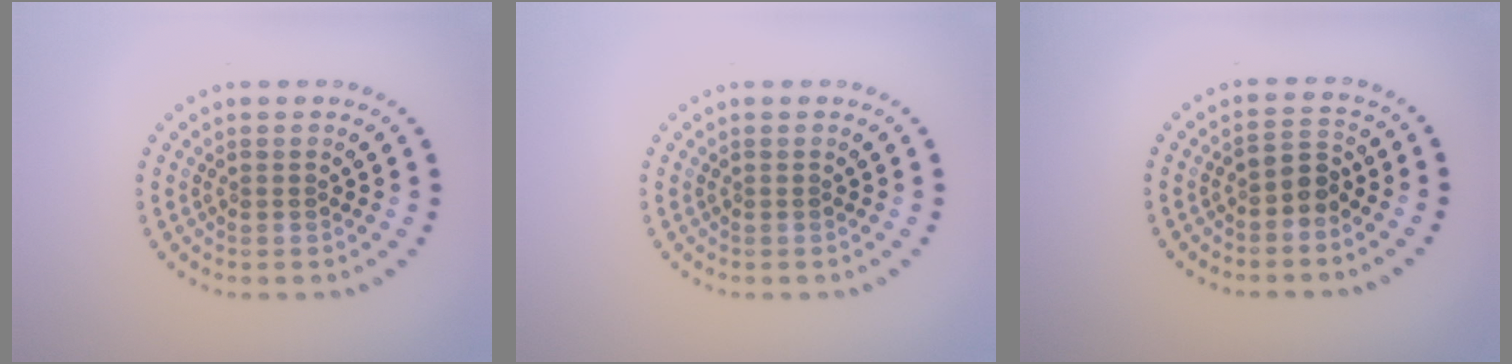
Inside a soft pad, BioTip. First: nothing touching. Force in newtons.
{"total": 0.0}
{"total": 2.0, "press": 1.7, "slide": 1.0}